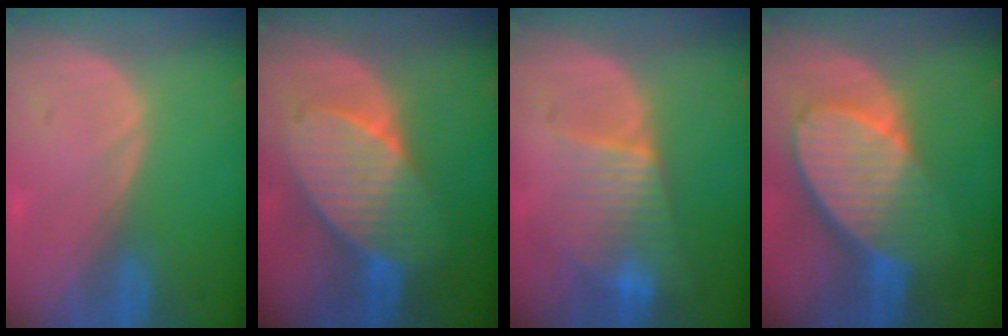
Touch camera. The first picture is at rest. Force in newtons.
{"total": 8.2, "press": 8.2, "slide": 0.3}
{"total": 6.9, "press": 6.7, "slide": 1.7}
{"total": 10.2, "press": 9.0, "slide": 4.8}